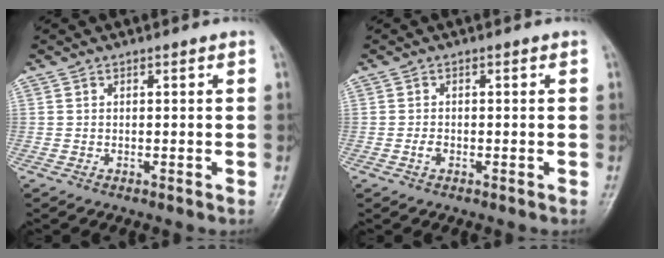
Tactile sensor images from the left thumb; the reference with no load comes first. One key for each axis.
{"total": 1.3, "fx": -0.4, "fy": 0.9, "fz": 0.9, "tx": -0.015, "ty": 0.001, "tz": -0.011}